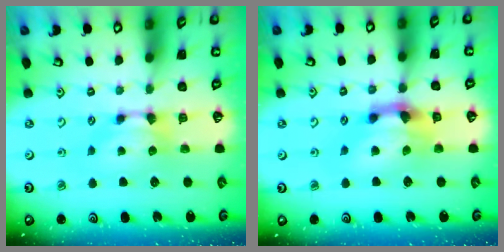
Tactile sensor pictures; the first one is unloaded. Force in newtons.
{"total": 4.6, "press": 4.1, "slide": 2.1}